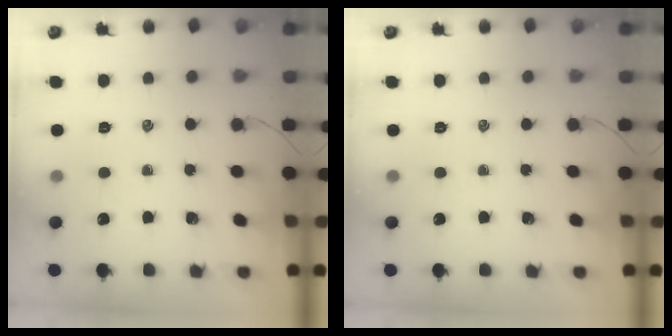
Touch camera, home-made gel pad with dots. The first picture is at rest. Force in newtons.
{"total": 0.0}